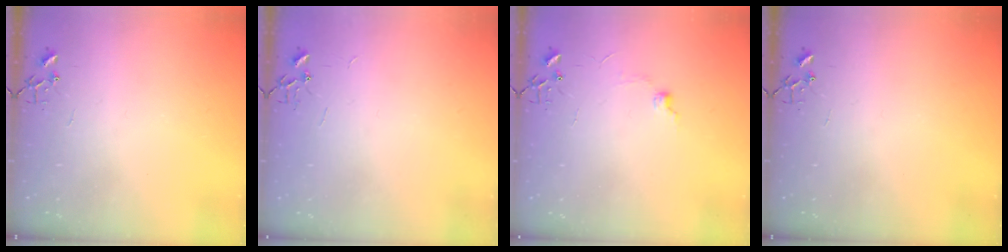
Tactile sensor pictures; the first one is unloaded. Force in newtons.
{"total": 1.8, "press": 1.8, "slide": 0.2}
{"total": 5.3, "press": 5.2, "slide": 0.7}
{"total": 0.0}